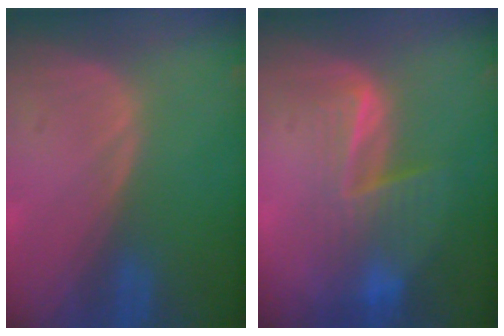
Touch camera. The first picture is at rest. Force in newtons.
{"total": 6.8, "press": 6.3, "slide": 2.4}